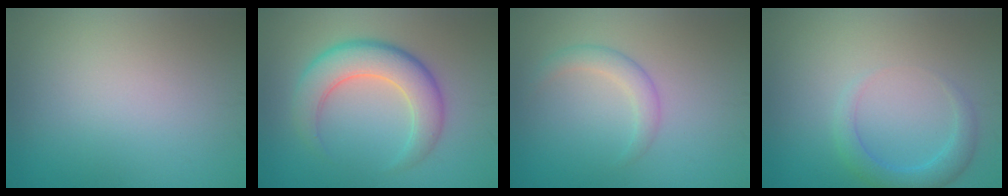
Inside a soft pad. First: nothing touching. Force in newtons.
{"total": 6.2, "press": 6.2, "slide": 0.3}
{"total": 2.0, "press": 2.0, "slide": 0.1}
{"total": 2.6, "press": 2.6, "slide": 0.2}